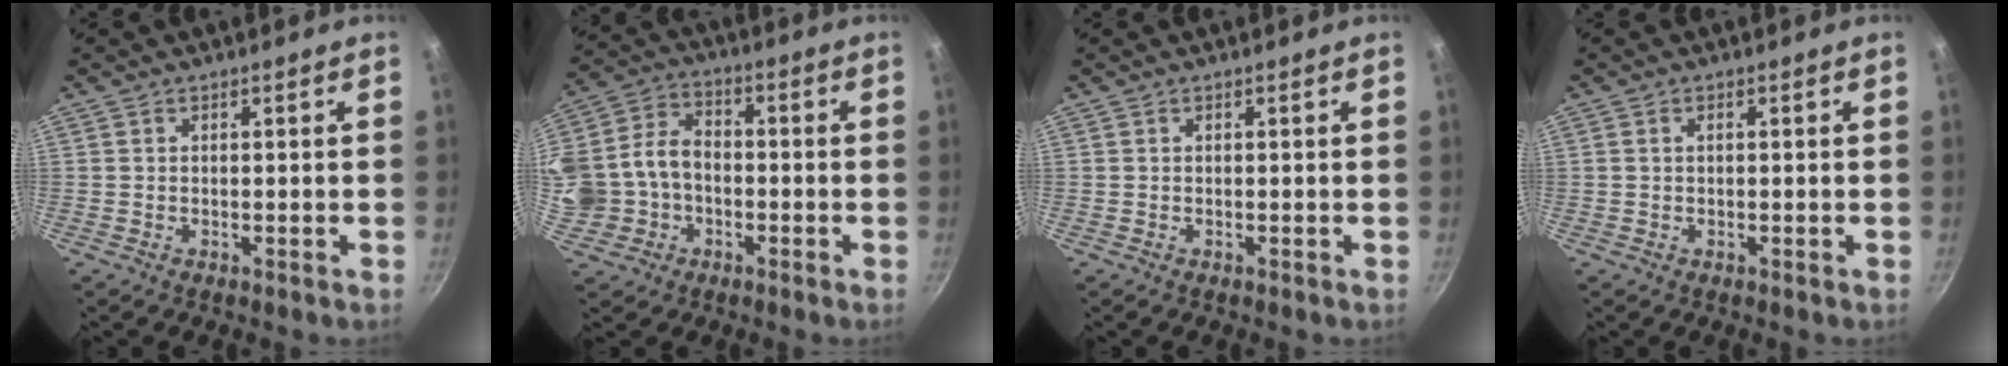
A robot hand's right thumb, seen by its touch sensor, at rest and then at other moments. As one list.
[{"total": 17.3, "force": [-2.6, 14.2, 9.5], "torque": [-0.227, 0.052, -0.042]}, {"total": 0.0}, {"total": 0.8, "force": [0.1, 0.5, 0.6], "torque": [-0.011, 0.004, 0.002]}]